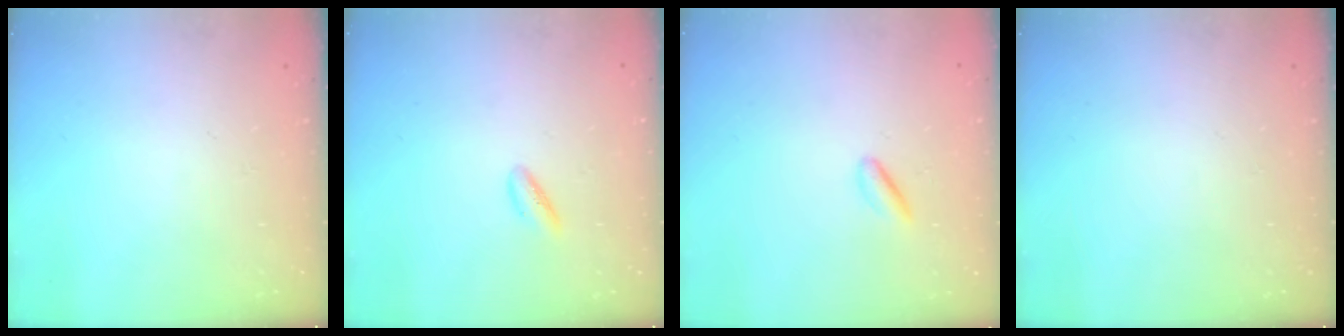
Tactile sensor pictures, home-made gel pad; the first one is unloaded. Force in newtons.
{"total": 3.0, "press": 2.8, "slide": 0.9}
{"total": 2.1, "press": 2.0, "slide": 0.7}
{"total": 0.0}